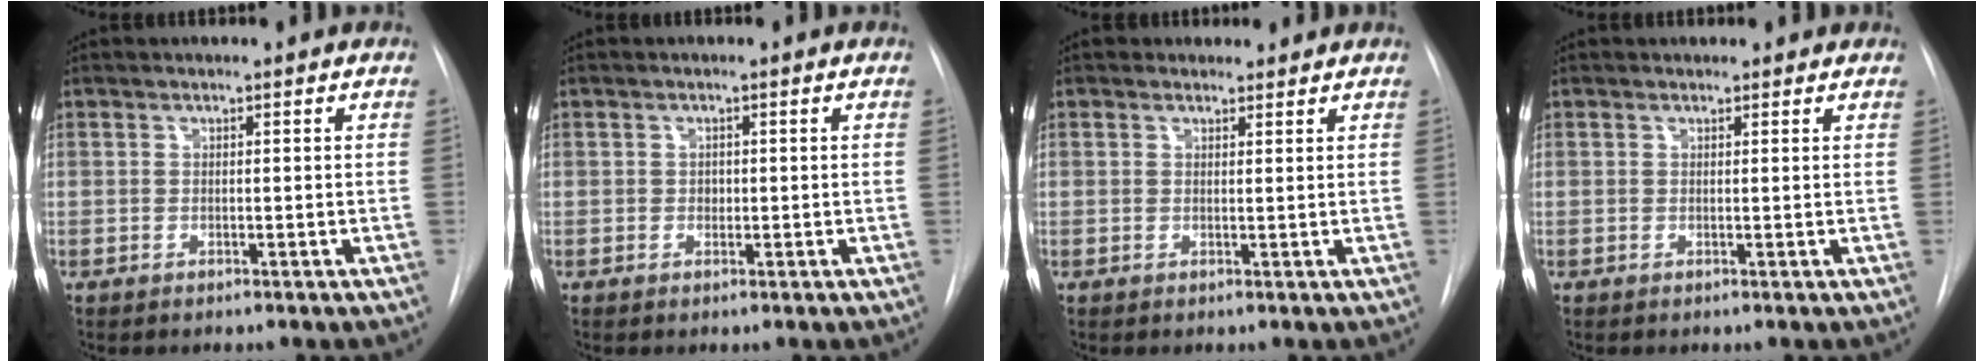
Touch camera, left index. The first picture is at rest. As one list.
[{"total": 0.9, "force": [-0.1, 0.7, 0.4], "torque": [-0.005, 0.004, 0.001]}, {"total": 1.6, "force": [1.3, 0.8, -0.1], "torque": [0.002, 0.005, 0.014]}, {"total": 1.7, "force": [1.5, 0.8, 0.1], "torque": [-0.002, 0.005, 0.010]}]